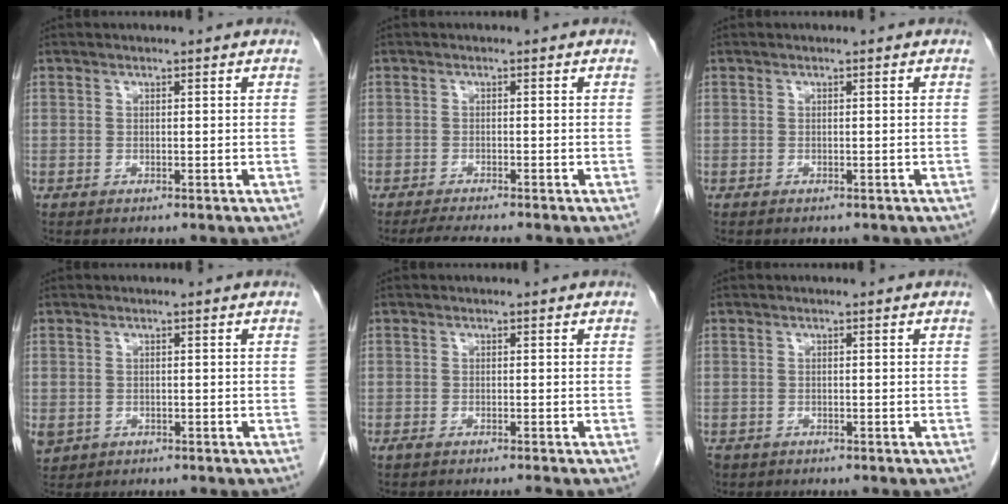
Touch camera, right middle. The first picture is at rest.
{"total": 3.7, "force": [-3.3, -0.2, 1.7], "torque": [-0.029, -0.013, -0.053]}
{"total": 2.0, "force": [-1.6, 0.9, 0.8], "torque": [-0.016, -0.003, -0.014]}
{"total": 3.4, "force": [-1.3, 2.9, 1.2], "torque": [-0.026, -0.003, -0.013]}
{"total": 1.3, "force": [-1.1, -0.2, 0.6], "torque": [-0.011, -0.001, -0.019]}
{"total": 2.7, "force": [-1.8, 1.8, 0.8], "torque": [-0.020, -0.003, -0.033]}